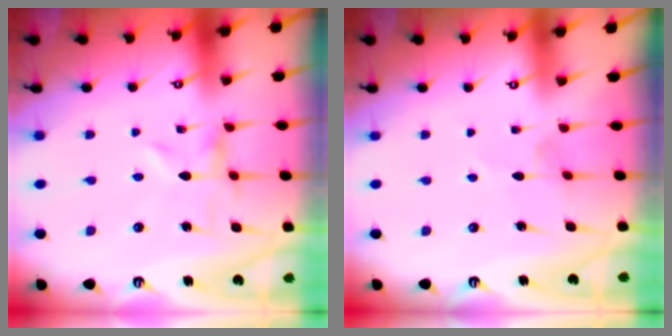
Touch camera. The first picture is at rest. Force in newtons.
{"total": 0.7, "press": 0.6, "slide": 0.2}